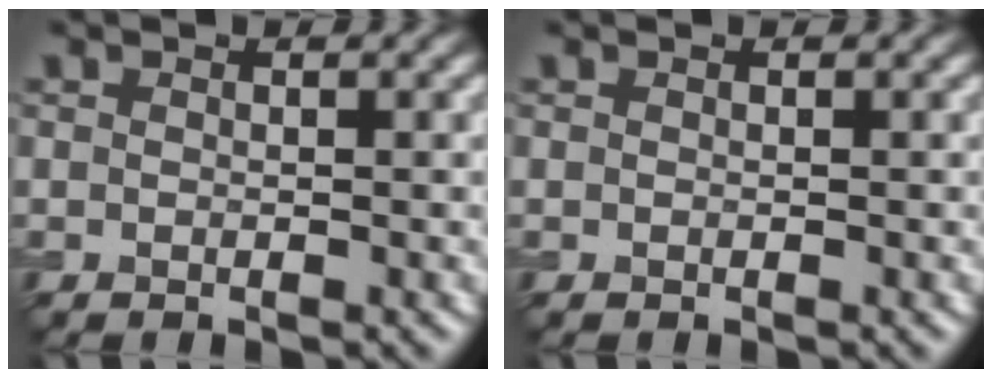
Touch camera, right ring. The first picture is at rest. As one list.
[{"total": 0.0}]